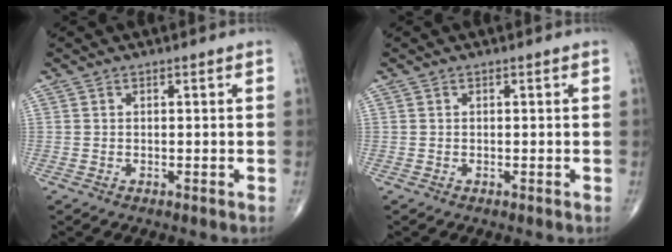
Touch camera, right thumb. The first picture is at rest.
{"total": 0.0}